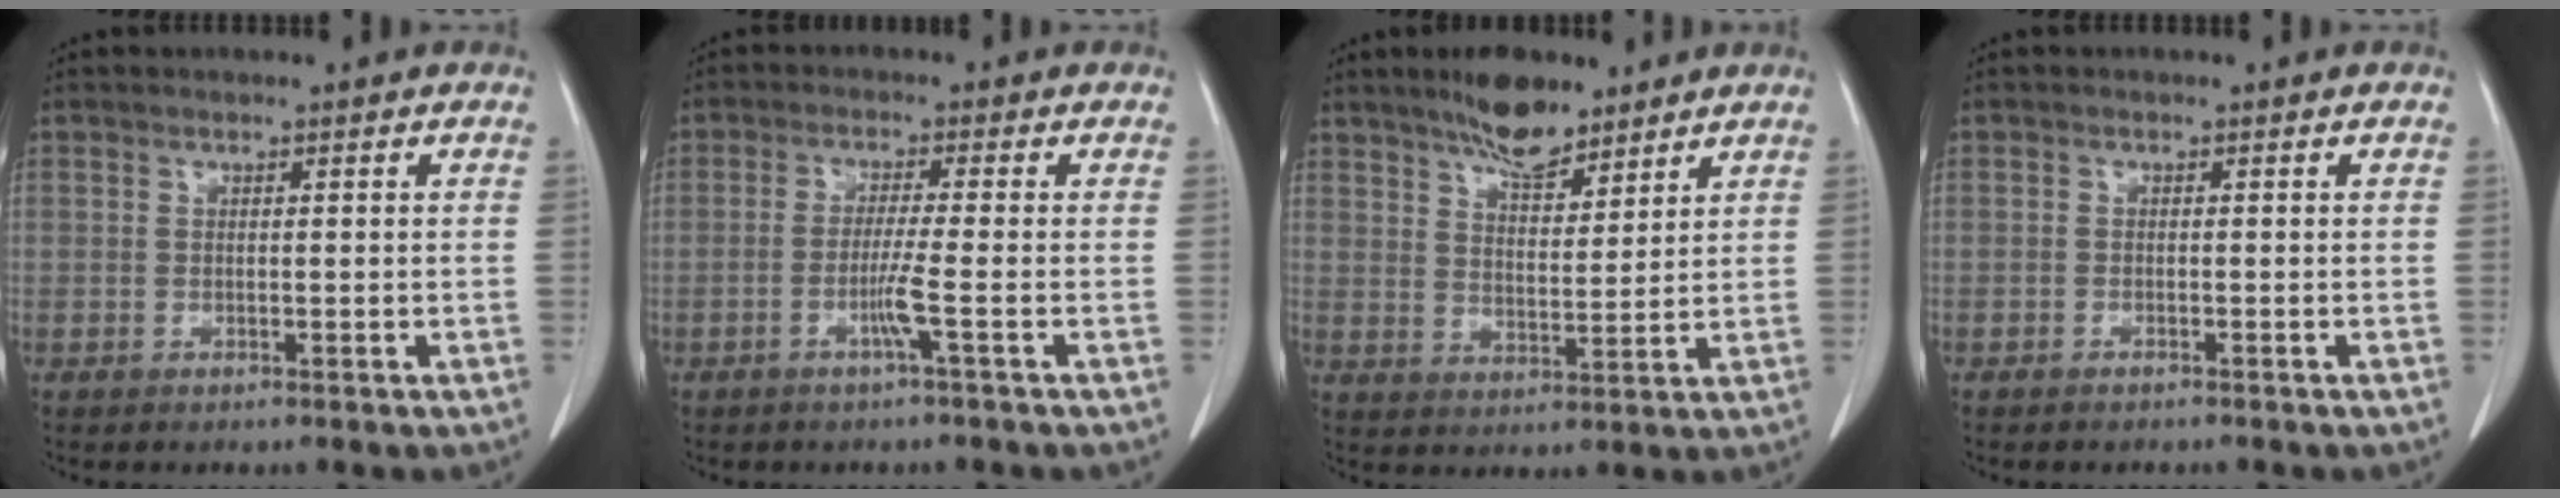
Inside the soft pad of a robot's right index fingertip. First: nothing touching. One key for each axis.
{"total": 3.7, "fx": -1.5, "fy": -1.0, "fz": 3.2, "tx": -0.065, "ty": -0.007, "tz": -0.032}
{"total": 7.9, "fx": 6.2, "fy": 2.4, "fz": 4.2, "tx": -0.073, "ty": 0.001, "tz": 0.111}
{"total": 0.9, "fx": -0.8, "fy": 0.2, "fz": 0.2, "tx": -0.008, "ty": -0.001, "tz": -0.012}